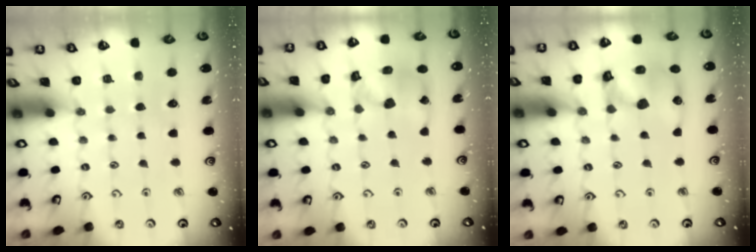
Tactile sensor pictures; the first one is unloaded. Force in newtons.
{"total": 13.1, "press": 13.0, "slide": 1.5}
{"total": 13.9, "press": 13.8, "slide": 1.0}